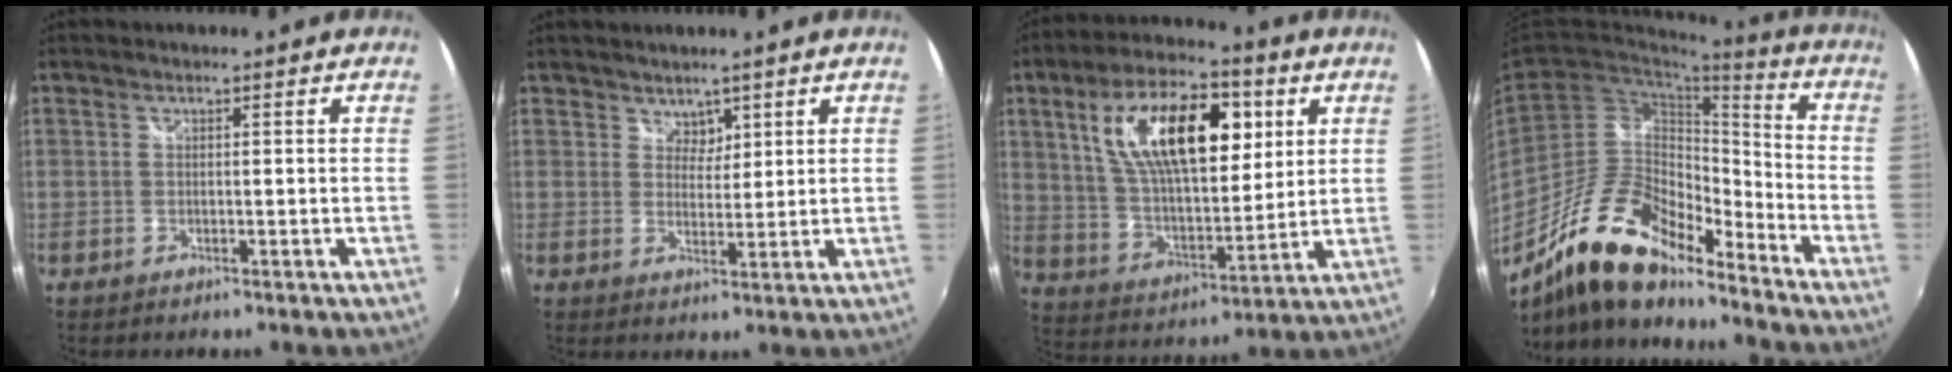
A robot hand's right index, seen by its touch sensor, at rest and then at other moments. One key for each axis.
{"total": 2.8, "fx": 2.0, "fy": 2.0, "fz": 0.2, "tx": 0.002, "ty": 0.002, "tz": 0.034}
{"total": 21.0, "fx": 7.3, "fy": 9.5, "fz": 17.3, "tx": -0.309, "ty": 0.019, "tz": 0.133}
{"total": 18.3, "fx": -14.5, "fy": 6.0, "fz": 9.4, "tx": -0.175, "ty": 0.005, "tz": -0.265}